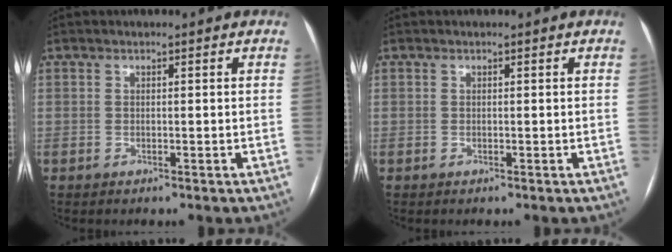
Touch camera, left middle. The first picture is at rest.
{"total": 0.0}